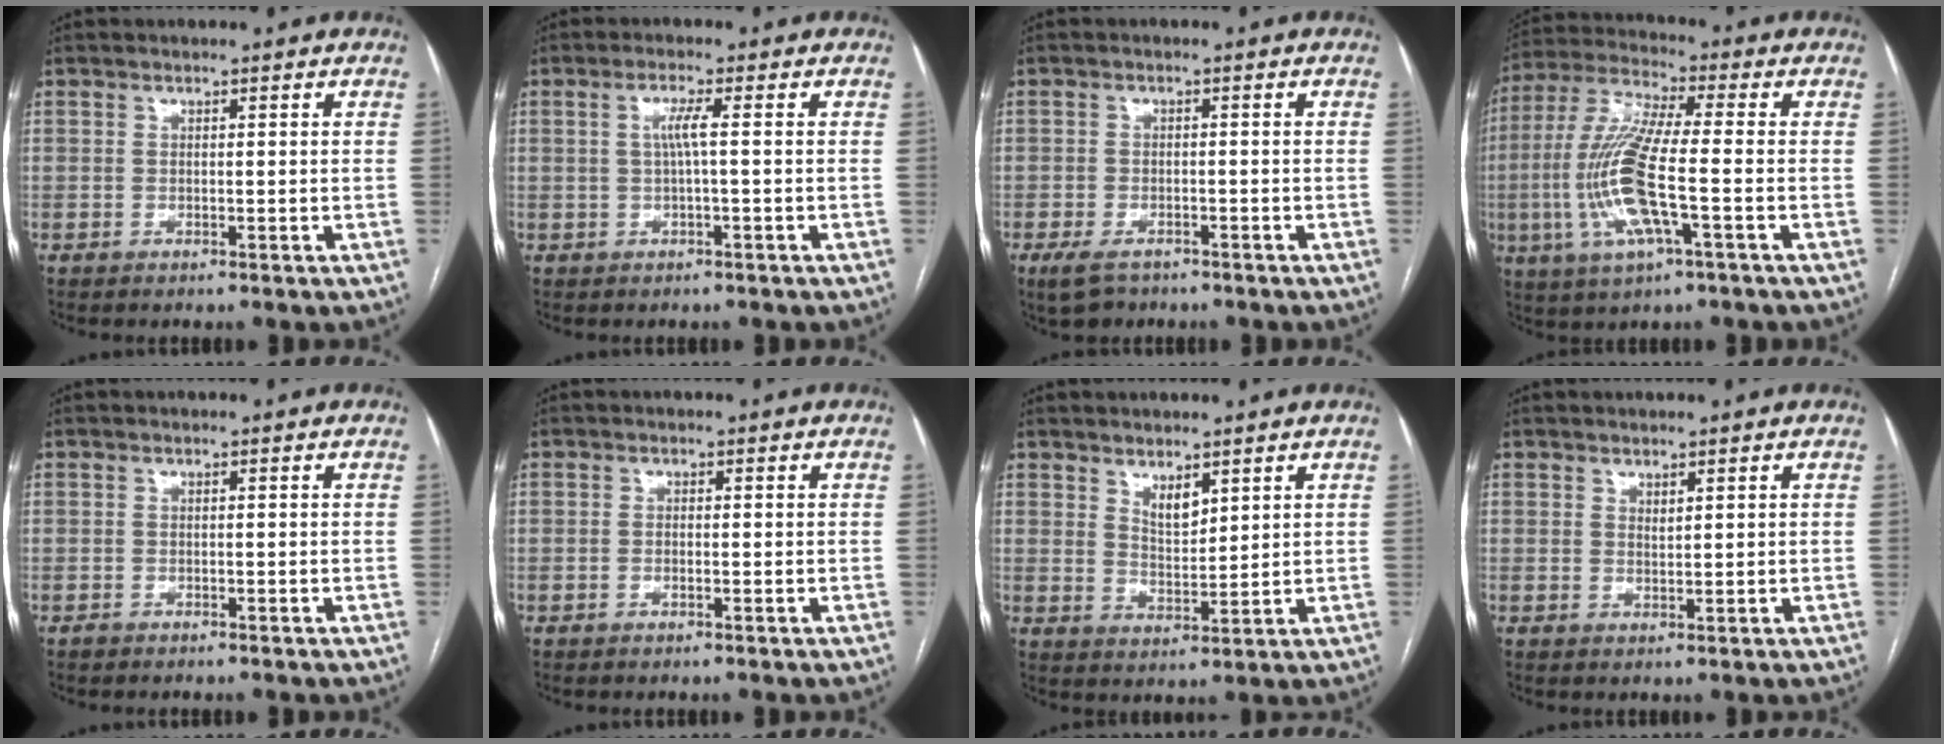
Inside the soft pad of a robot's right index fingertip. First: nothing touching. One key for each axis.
{"total": 2.5, "fx": 0.1, "fy": -0.4, "fz": 2.5, "tx": -0.050, "ty": 0.004, "tz": 0.002}
{"total": 4.4, "fx": -3.2, "fy": 2.3, "fz": 2.1, "tx": -0.042, "ty": -0.005, "tz": -0.047}
{"total": 14.2, "fx": -3.2, "fy": 1.7, "fz": 13.7, "tx": -0.298, "ty": -0.005, "tz": -0.062}
{"total": 0.7, "fx": -0.7, "fy": 0.2, "fz": 0.0, "tx": -0.007, "ty": 0.000, "tz": -0.012}
{"total": 0.8, "fx": -0.5, "fy": 0.3, "fz": 0.6, "tx": -0.016, "ty": 0.002, "tz": -0.008}
{"total": 3.6, "fx": 2.5, "fy": 1.3, "fz": 2.3, "tx": -0.042, "ty": -0.010, "tz": 0.052}
{"total": 0.9, "fx": 0.7, "fy": 0.2, "fz": 0.5, "tx": -0.010, "ty": -0.005, "tz": 0.014}